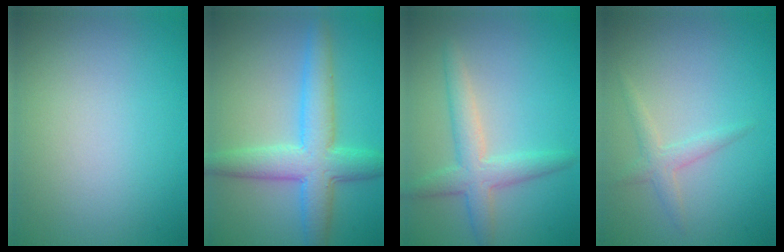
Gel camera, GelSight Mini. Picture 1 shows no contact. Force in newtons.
{"total": 6.1, "press": 6.1, "slide": 0.1}
{"total": 3.7, "press": 3.7, "slide": 0.2}
{"total": 1.6, "press": 1.6, "slide": 0.0}